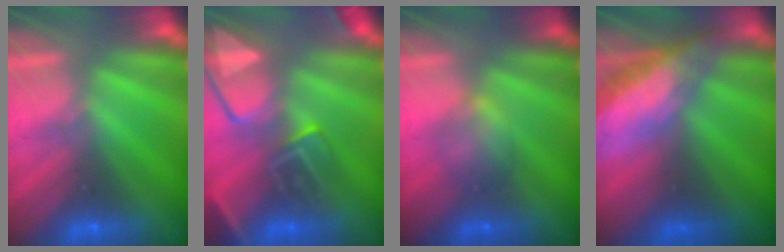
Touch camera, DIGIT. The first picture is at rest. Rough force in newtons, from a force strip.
{"total": 6.1}
{"total": 2.1}
{"total": 8.7}